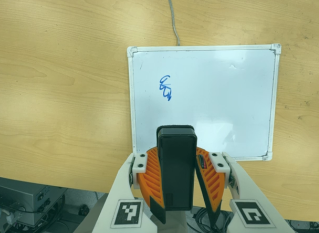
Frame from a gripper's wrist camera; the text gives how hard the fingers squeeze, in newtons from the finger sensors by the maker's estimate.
{"total": 11.0, "left": 9.9, "right": 12.1}